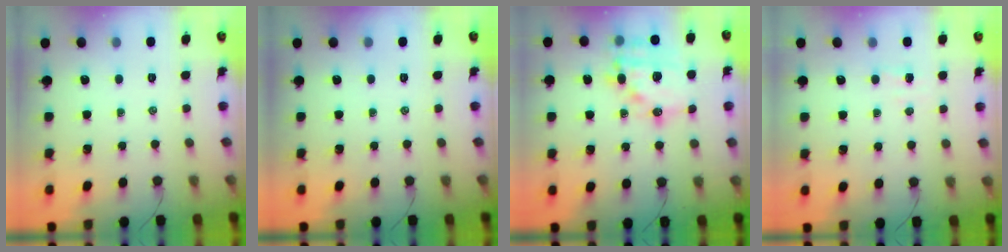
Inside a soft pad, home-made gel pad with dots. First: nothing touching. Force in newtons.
{"total": 0.0}
{"total": 17.4, "press": 17.1, "slide": 3.2}
{"total": 1.8, "press": 1.7, "slide": 0.6}